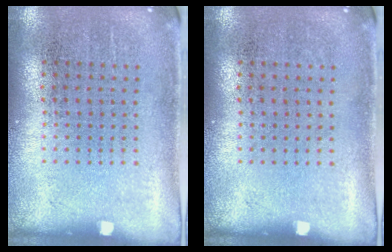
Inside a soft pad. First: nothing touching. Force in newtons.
{"total": 0.0}